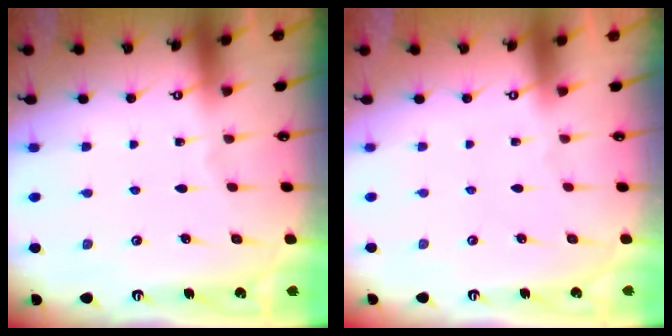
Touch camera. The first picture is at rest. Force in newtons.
{"total": 1.5, "press": 1.4, "slide": 0.6}